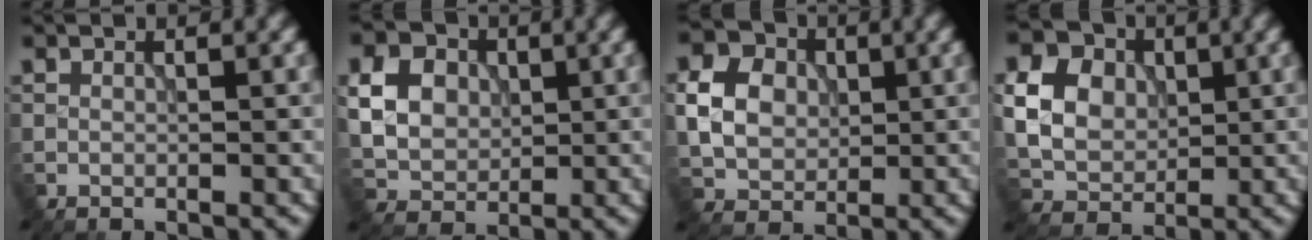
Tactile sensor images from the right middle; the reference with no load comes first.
{"total": 5.9, "force": [0.8, 4.9, 3.2], "torque": [-0.077, 0.009, 0.007]}
{"total": 5.1, "force": [0.4, 4.3, 2.7], "torque": [-0.055, 0.006, 0.005]}
{"total": 8.9, "force": [1.8, 7.5, 4.5], "torque": [-0.101, 0.021, 0.032]}